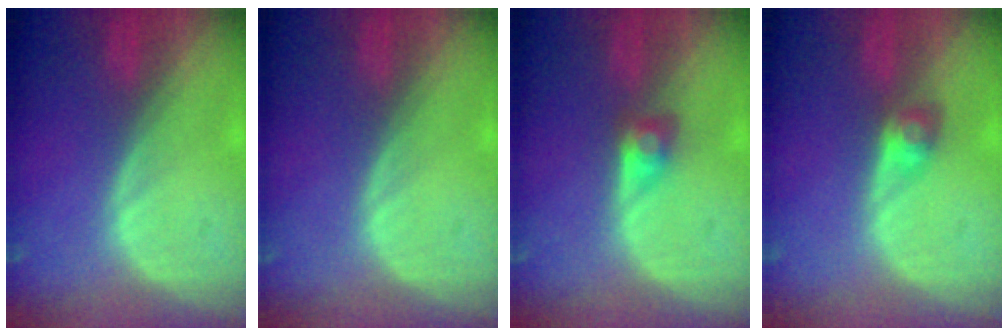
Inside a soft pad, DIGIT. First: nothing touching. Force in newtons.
{"total": 0.0}
{"total": 2.7, "press": 2.5, "slide": 1.1}
{"total": 2.8, "press": 2.5, "slide": 1.1}